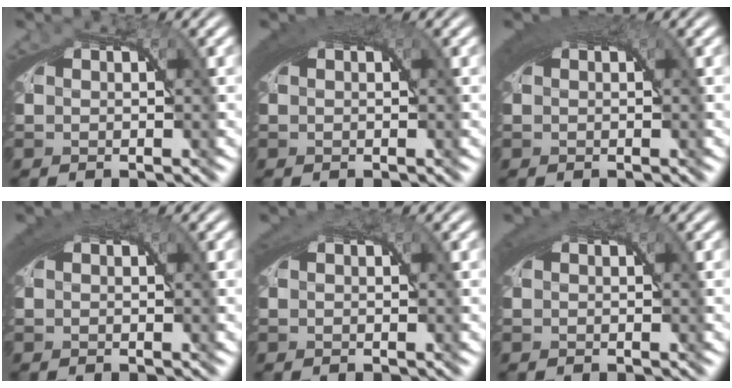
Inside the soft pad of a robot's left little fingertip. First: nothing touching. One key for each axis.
{"total": 3.6, "fx": 1.6, "fy": 1.2, "fz": 2.9, "tx": -0.042, "ty": 0.014, "tz": 0.021}
{"total": 3.9, "fx": 1.7, "fy": 1.3, "fz": 3.2, "tx": -0.044, "ty": 0.015, "tz": 0.022}
{"total": 3.0, "fx": 1.5, "fy": 1.0, "fz": 2.4, "tx": -0.037, "ty": 0.012, "tz": 0.020}
{"total": 2.2, "fx": 1.1, "fy": 1.0, "fz": 1.6, "tx": -0.026, "ty": 0.010, "tz": 0.014}
{"total": 2.6, "fx": 1.3, "fy": 0.9, "fz": 2.1, "tx": -0.033, "ty": 0.010, "tz": 0.017}